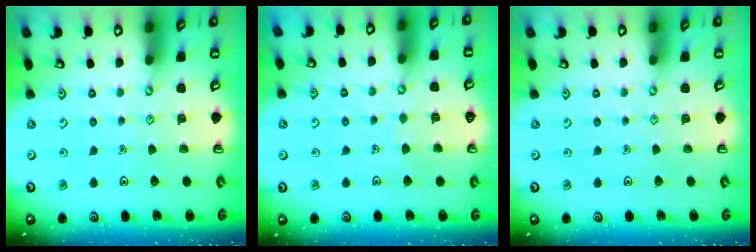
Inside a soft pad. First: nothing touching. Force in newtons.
{"total": 2.4, "press": 2.4, "slide": 0.1}
{"total": 0.0}